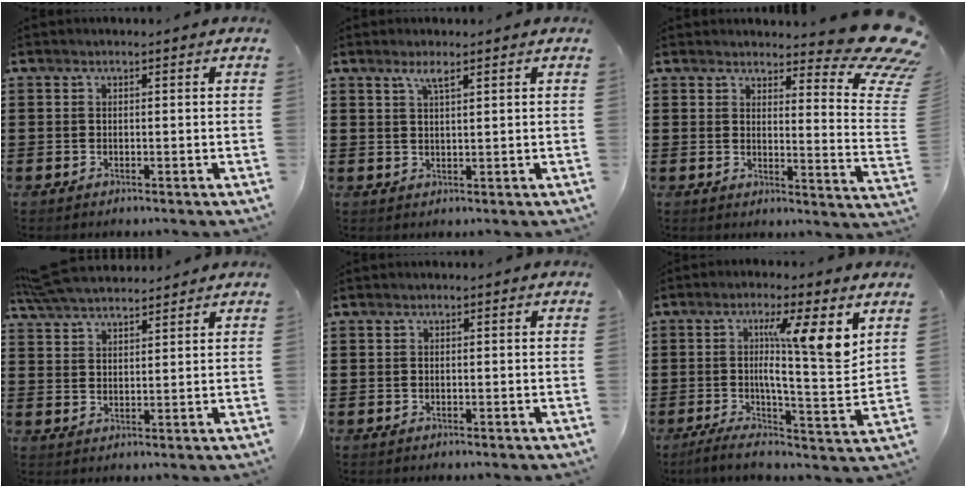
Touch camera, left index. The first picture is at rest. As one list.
[{"total": 2.4, "force": [1.6, 0.4, 1.7], "torque": [-0.038, 0.002, 0.029]}, {"total": 9.4, "force": [7.7, 1.7, 5.1], "torque": [-0.069, -0.056, 0.133]}, {"total": 5.7, "force": [5.4, 0.8, 1.8], "torque": [-0.052, -0.011, 0.100]}, {"total": 0.0}, {"total": 11.3, "force": [4.5, 1.7, 10.3], "torque": [-0.171, -0.020, 0.066]}]